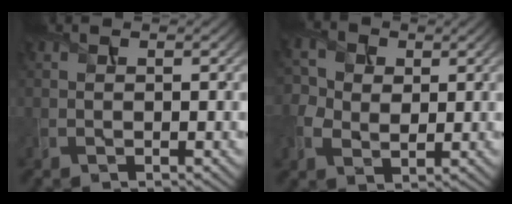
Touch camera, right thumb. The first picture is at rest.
{"total": 5.1, "force": [0.4, 4.4, 2.6], "torque": [-0.074, 0.000, 0.005]}